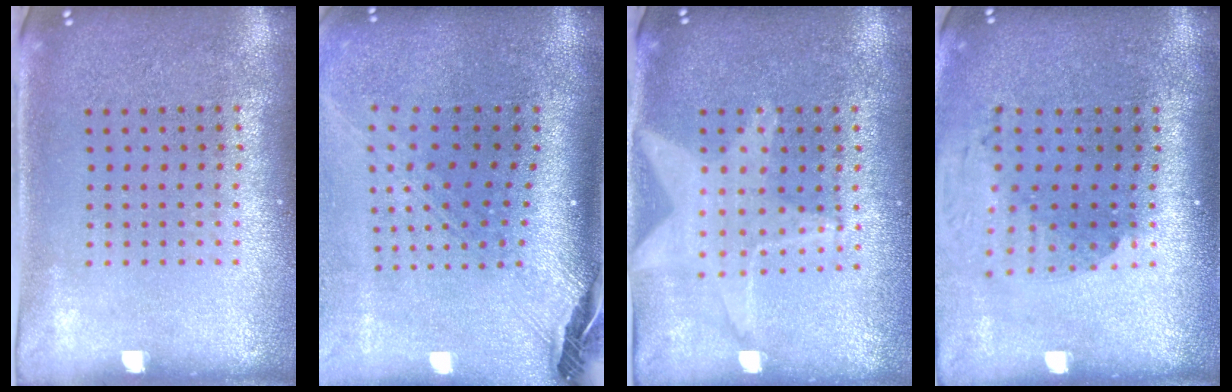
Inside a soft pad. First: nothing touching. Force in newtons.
{"total": 3.0, "press": 2.1, "slide": 2.0}
{"total": 1.7, "press": 1.5, "slide": 0.7}
{"total": 1.9, "press": 1.4, "slide": 1.3}